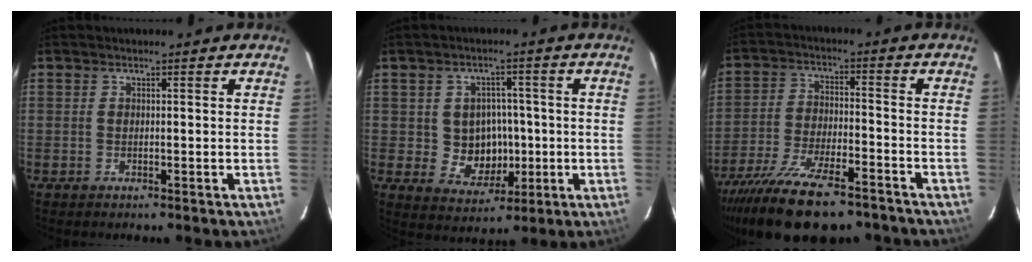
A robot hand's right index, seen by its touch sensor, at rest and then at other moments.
{"total": 7.6, "force": [-0.7, 7.0, 3.0], "torque": [-0.066, 0.012, 0.007]}
{"total": 20.9, "force": [-16.3, 6.6, 11.2], "torque": [-0.225, -0.041, -0.258]}